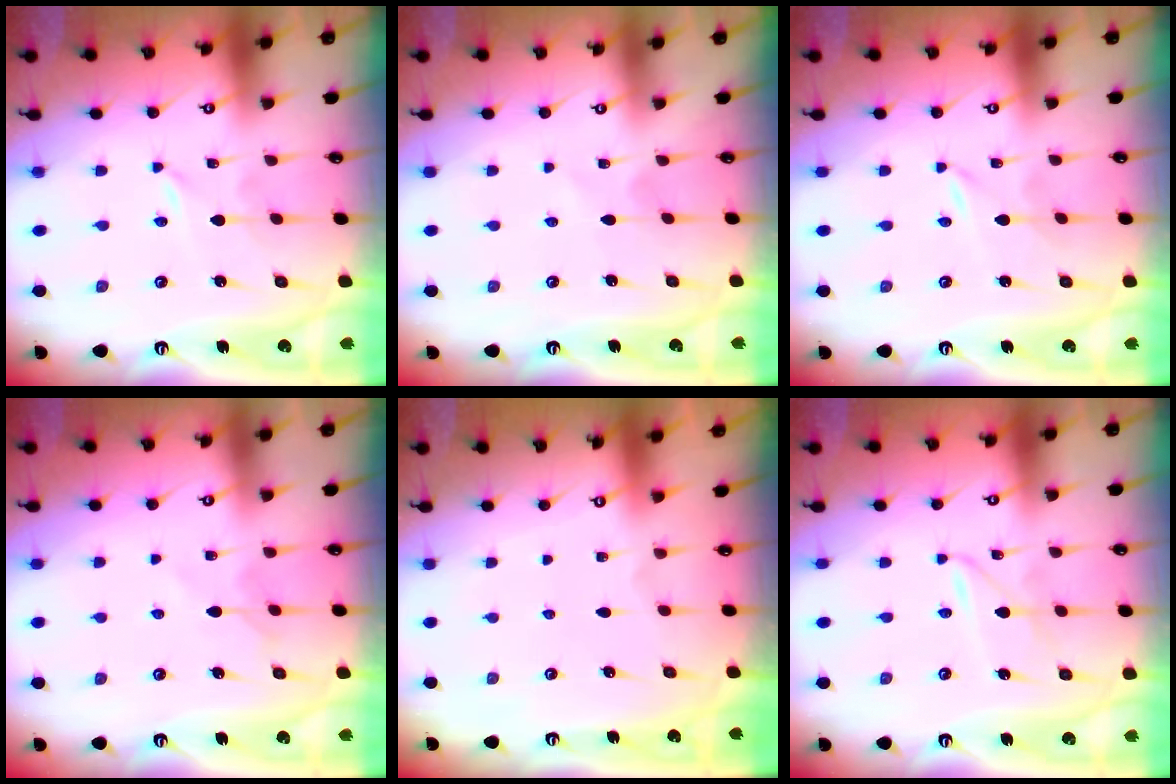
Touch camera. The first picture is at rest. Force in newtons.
{"total": 2.3, "press": 2.2, "slide": 0.3}
{"total": 0.0}
{"total": 6.2, "press": 6.2, "slide": 0.6}
{"total": 0.0}
{"total": 2.5, "press": 2.5, "slide": 0.3}